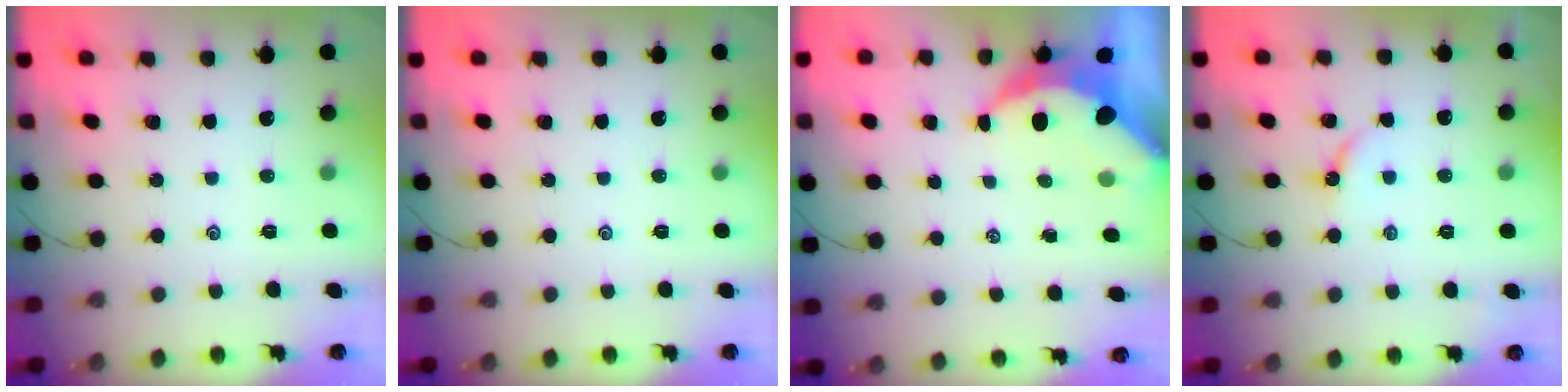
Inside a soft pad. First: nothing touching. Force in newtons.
{"total": 0.0}
{"total": 7.7, "press": 7.6, "slide": 1.2}
{"total": 3.1, "press": 3.1, "slide": 0.5}